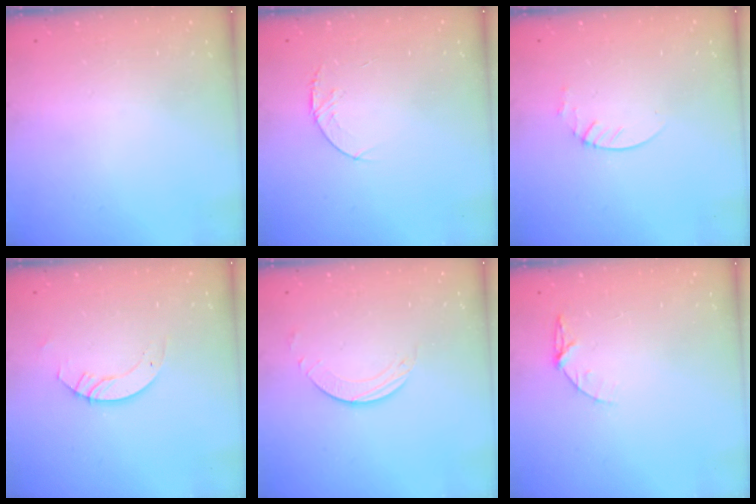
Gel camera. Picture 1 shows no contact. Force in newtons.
{"total": 4.0, "press": 3.9, "slide": 0.5}
{"total": 1.9, "press": 1.9, "slide": 0.2}
{"total": 3.7, "press": 3.7, "slide": 0.3}
{"total": 2.0, "press": 1.9, "slide": 0.3}
{"total": 5.2, "press": 5.1, "slide": 0.6}